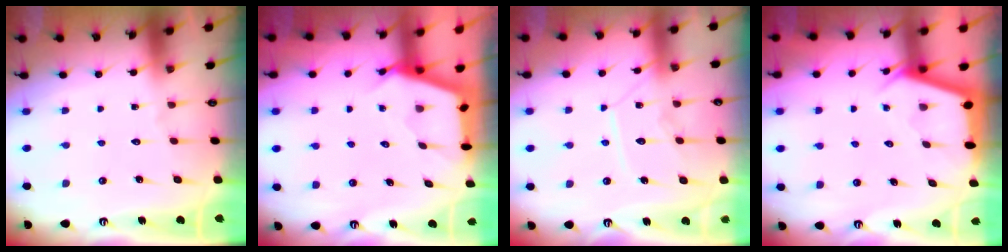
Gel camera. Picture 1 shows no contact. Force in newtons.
{"total": 2.7, "press": 2.7, "slide": 0.3}
{"total": 11.1, "press": 11.0, "slide": 0.9}
{"total": 2.9, "press": 2.9, "slide": 0.3}